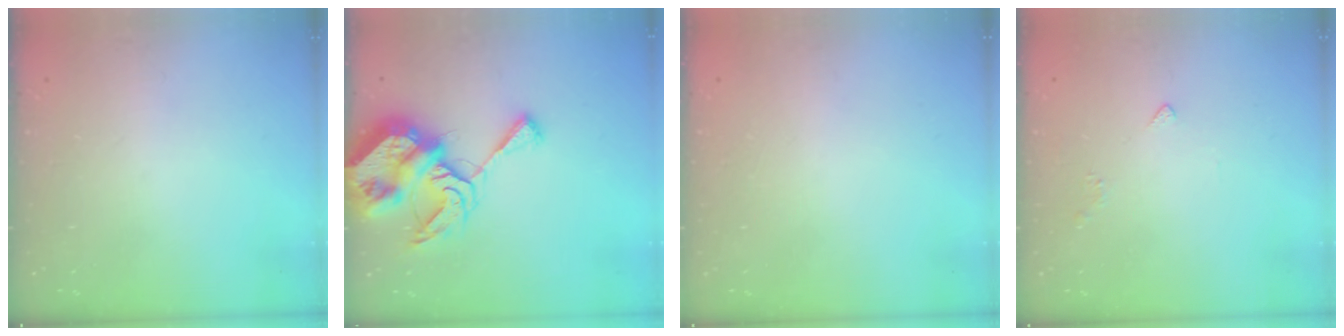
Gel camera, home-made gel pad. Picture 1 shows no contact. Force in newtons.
{"total": 14.1, "press": 14.0, "slide": 1.5}
{"total": 2.0, "press": 2.0, "slide": 0.1}
{"total": 2.0, "press": 1.9, "slide": 0.5}